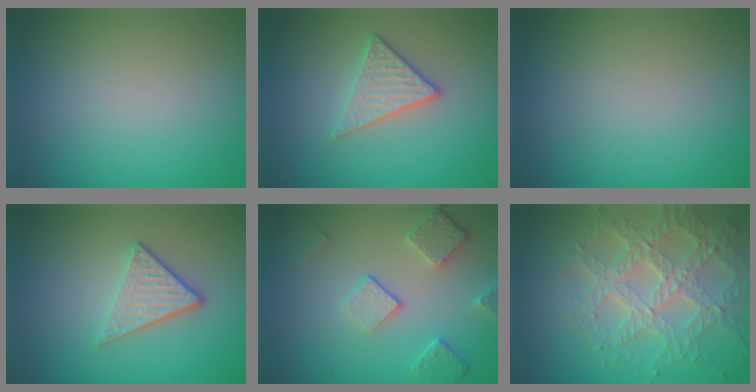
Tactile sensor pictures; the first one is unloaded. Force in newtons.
{"total": 2.9, "press": 2.7, "slide": 1.1}
{"total": 0.0}
{"total": 3.4, "press": 2.6, "slide": 2.2}
{"total": 4.0, "press": 3.1, "slide": 2.5}
{"total": 7.2, "press": 5.2, "slide": 5.0}